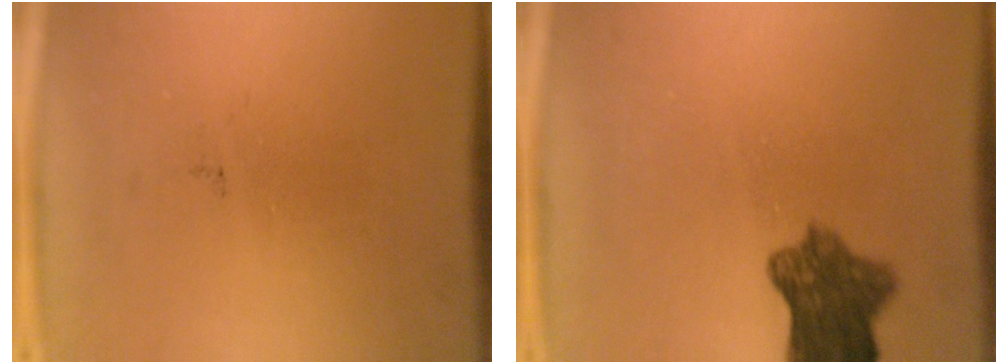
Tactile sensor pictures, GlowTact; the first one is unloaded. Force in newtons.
{"total": 7.7}